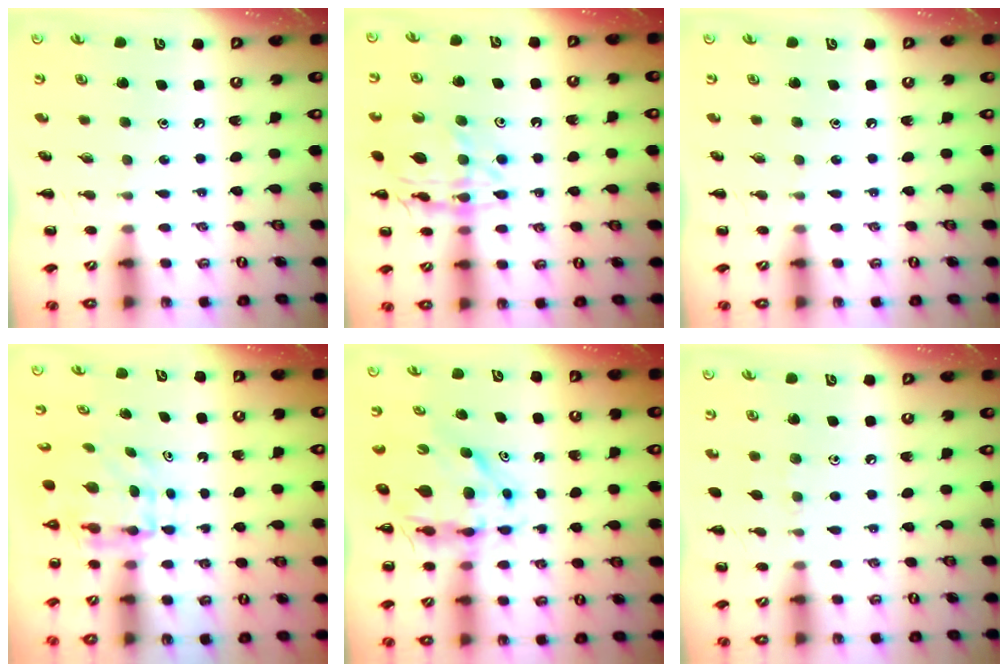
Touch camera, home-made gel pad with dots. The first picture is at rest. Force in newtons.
{"total": 15.4, "press": 15.3, "slide": 1.8}
{"total": 0.0}
{"total": 4.6, "press": 4.5, "slide": 0.5}
{"total": 10.0, "press": 9.4, "slide": 3.4}
{"total": 4.1, "press": 3.9, "slide": 1.5}